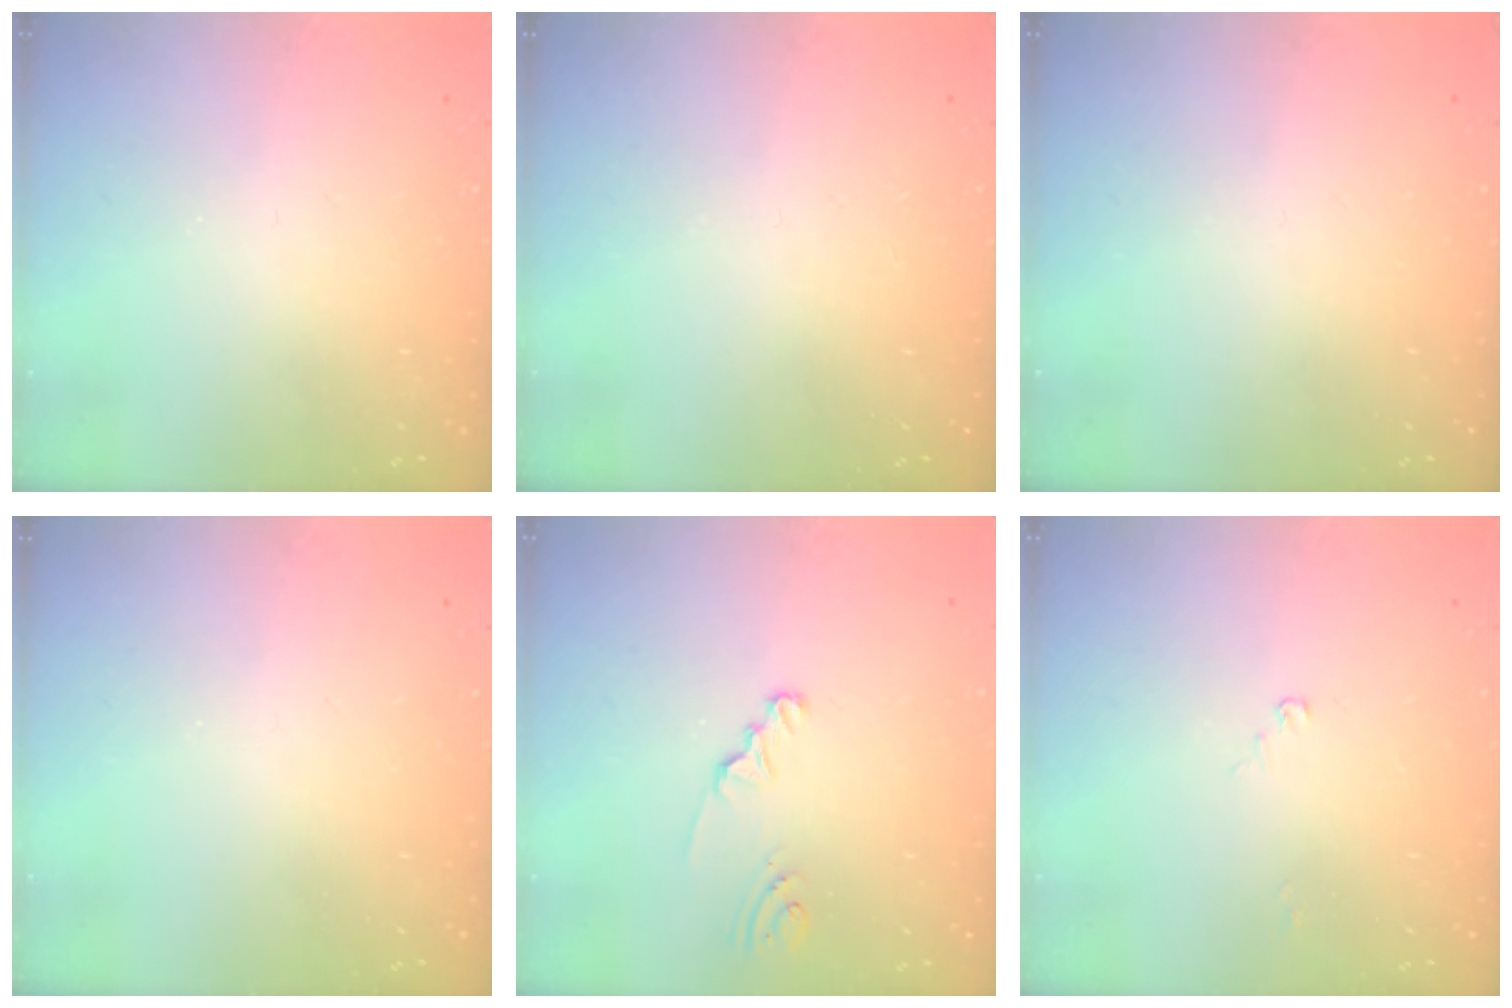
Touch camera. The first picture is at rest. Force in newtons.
{"total": 0.0}
{"total": 0.0}
{"total": 0.0}
{"total": 1.9, "press": 1.9, "slide": 0.3}
{"total": 2.0, "press": 2.0, "slide": 0.2}